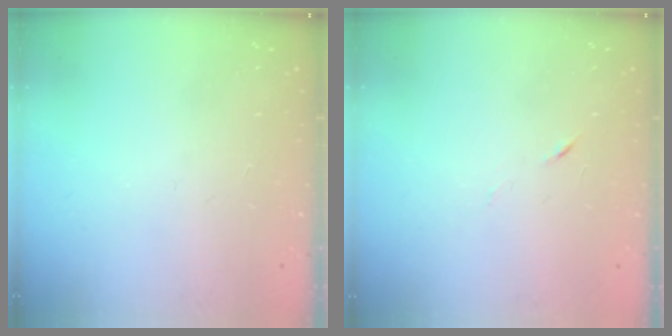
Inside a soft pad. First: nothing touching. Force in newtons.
{"total": 3.7, "press": 3.6, "slide": 0.9}